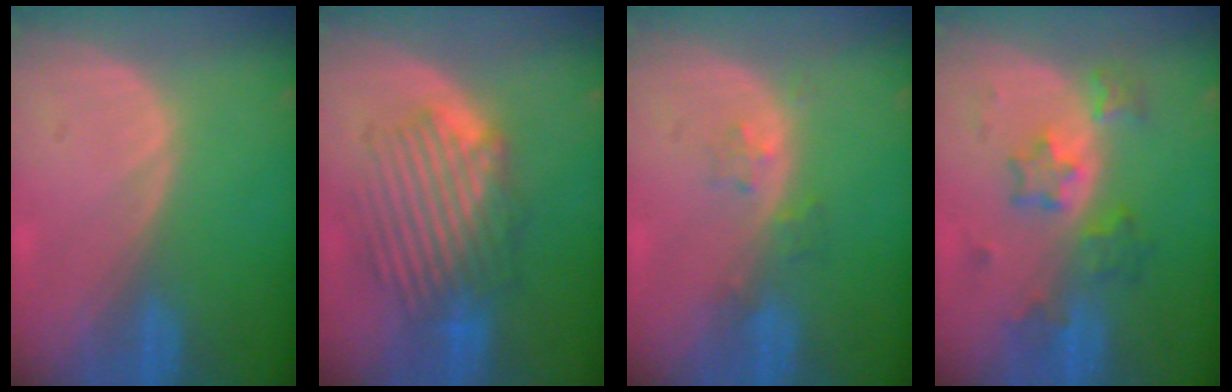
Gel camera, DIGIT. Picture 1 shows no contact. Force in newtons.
{"total": 8.8, "press": 8.4, "slide": 2.7}
{"total": 2.3, "press": 2.2, "slide": 0.3}
{"total": 5.9, "press": 5.8, "slide": 1.0}